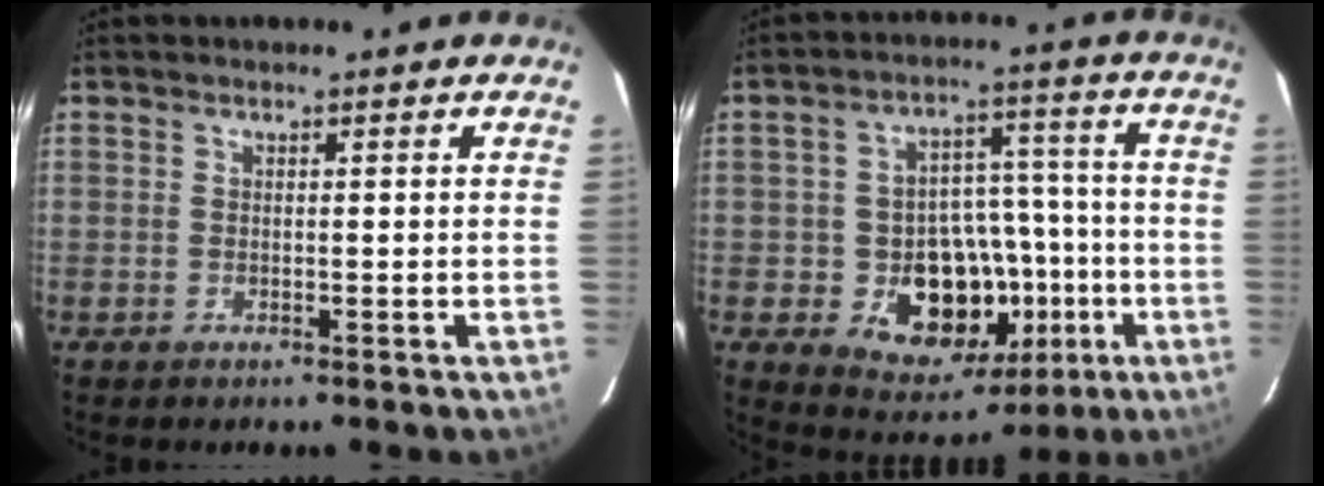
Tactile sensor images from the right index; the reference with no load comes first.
{"total": 17.1, "force": [-5.2, 12.9, 10.0], "torque": [-0.183, 0.024, -0.052]}